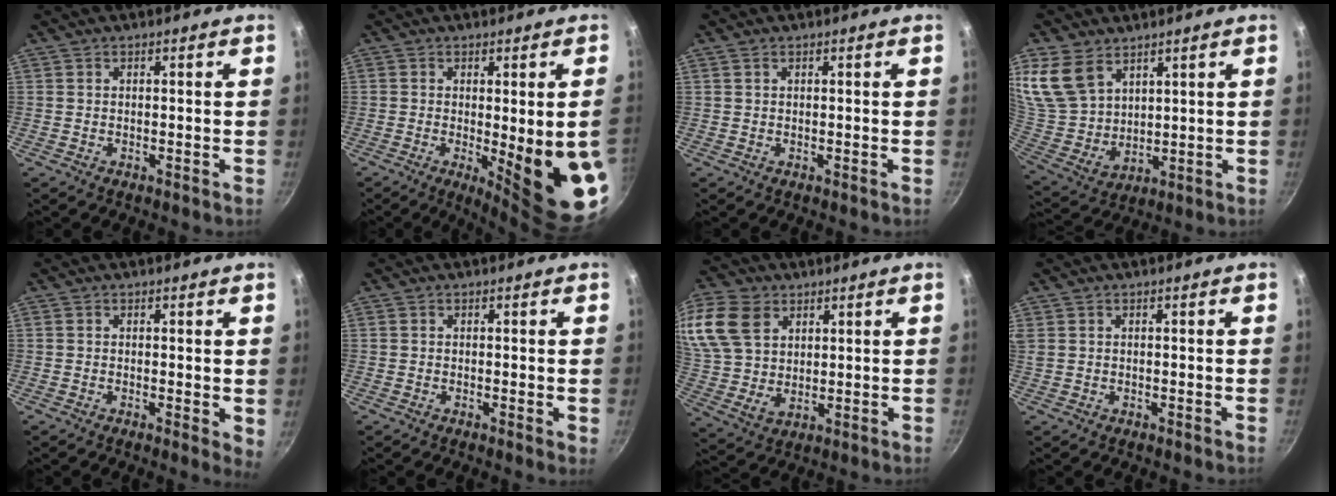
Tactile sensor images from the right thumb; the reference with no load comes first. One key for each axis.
{"total": 14.3, "fx": -2.2, "fy": 2.8, "fz": 13.8, "tx": -0.163, "ty": -0.029, "tz": -0.016}
{"total": 0.6, "fx": 0.3, "fy": 0.4, "fz": 0.3, "tx": -0.005, "ty": 0.003, "tz": 0.006}
{"total": 14.5, "fx": 8.2, "fy": 9.6, "fz": 7.3, "tx": -0.141, "ty": -0.034, "tz": 0.180}
{"total": 2.6, "fx": 0.3, "fy": 1.0, "fz": 2.4, "tx": -0.027, "ty": -0.007, "tz": 0.003}
{"total": 0.8, "fx": 0.0, "fy": 0.1, "fz": 0.8, "tx": -0.011, "ty": -0.003, "tz": -0.003}
{"total": 16.1, "fx": 7.1, "fy": 11.1, "fz": 9.1, "tx": -0.187, "ty": -0.010, "tz": 0.147}
{"total": 1.3, "fx": 0.7, "fy": 0.9, "fz": 0.7, "tx": -0.013, "ty": 0.003, "tz": 0.014}